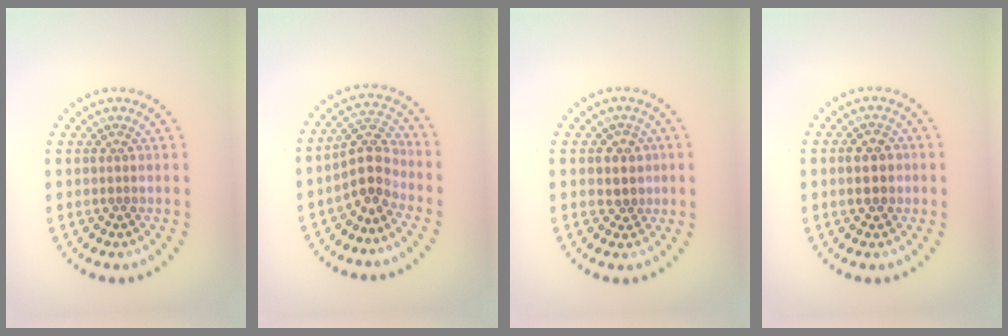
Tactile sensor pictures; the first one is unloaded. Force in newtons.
{"total": 3.2, "press": 2.7, "slide": 1.8}
{"total": 2.1, "press": 2.0, "slide": 0.8}
{"total": 2.3, "press": 2.3, "slide": 0.2}